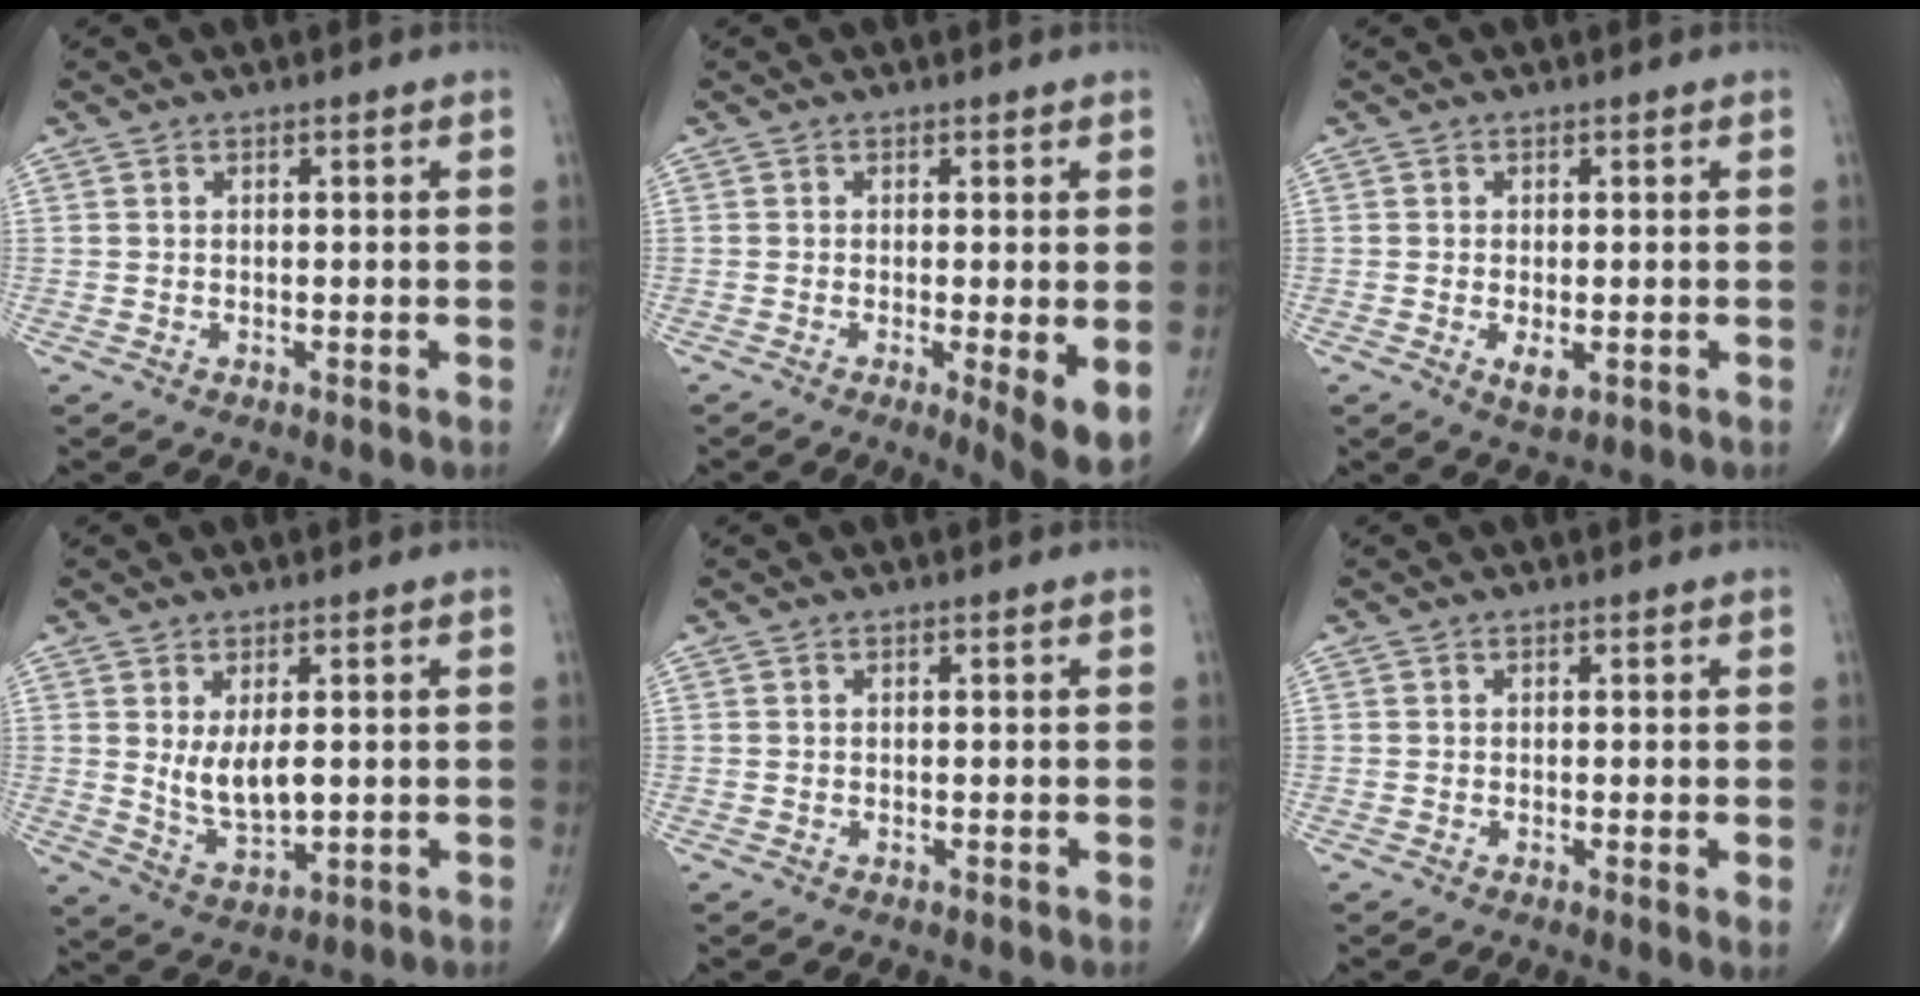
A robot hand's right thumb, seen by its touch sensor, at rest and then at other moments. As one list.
[{"total": 5.6, "force": [-1.1, 0.9, 5.4], "torque": [-0.087, -0.018, -0.022]}, {"total": 2.6, "force": [-0.6, 1.2, 2.3], "torque": [-0.038, -0.006, -0.008]}, {"total": 6.9, "force": [0.9, 3.3, 6.0], "torque": [-0.099, -0.021, 0.028]}, {"total": 0.0}, {"total": 1.6, "force": [0.0, 0.2, 1.6], "torque": [-0.029, -0.006, -0.002]}]